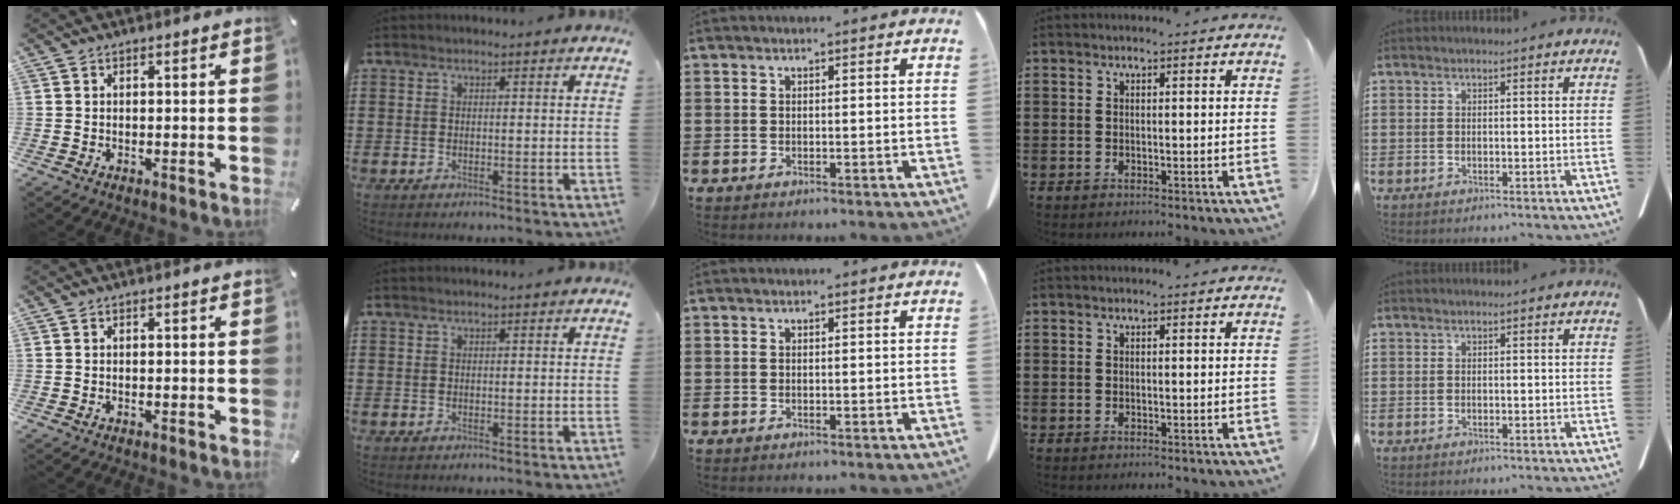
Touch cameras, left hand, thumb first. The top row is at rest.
{}